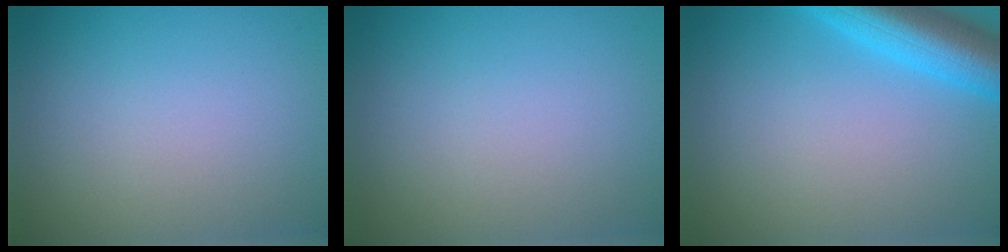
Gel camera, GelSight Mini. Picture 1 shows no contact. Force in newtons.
{"total": 0.0}
{"total": 7.0, "press": 7.0, "slide": 0.4}